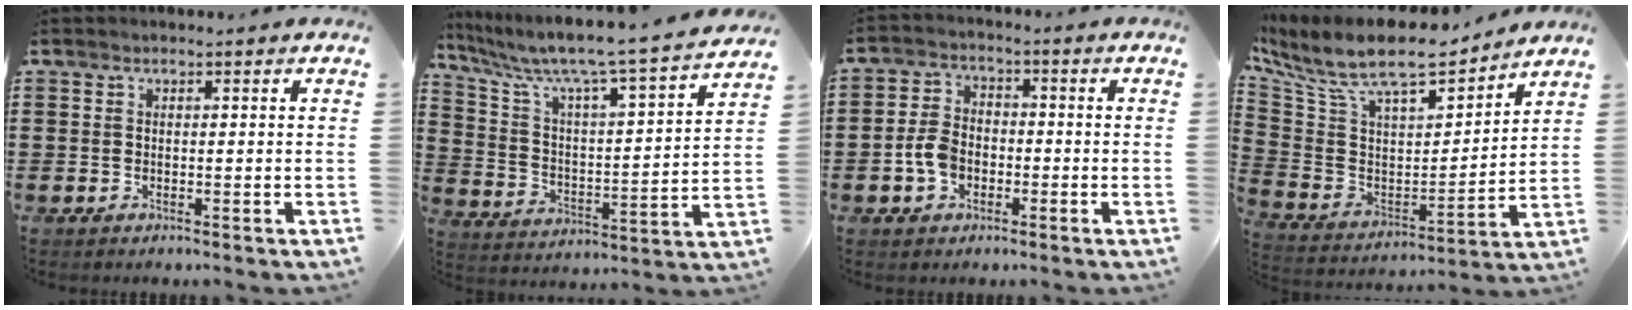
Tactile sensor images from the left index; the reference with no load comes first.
{"total": 7.2, "force": [6.1, -0.1, 3.8], "torque": [-0.104, -0.056, 0.093]}
{"total": 5.1, "force": [-1.6, 3.6, 3.3], "torque": [-0.088, 0.002, -0.037]}
{"total": 10.5, "force": [8.5, 3.1, 5.3], "torque": [-0.140, -0.057, 0.148]}